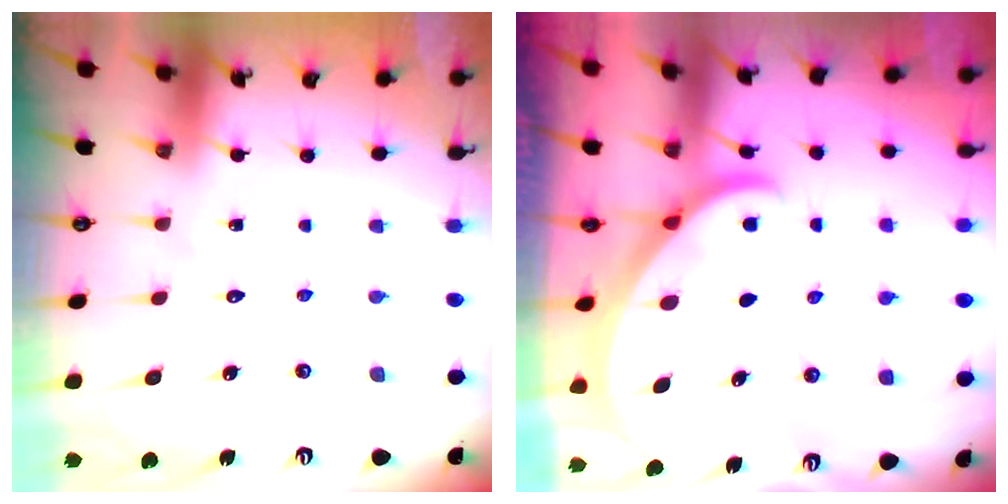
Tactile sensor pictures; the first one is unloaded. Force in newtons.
{"total": 2.6, "press": 2.6, "slide": 0.2}